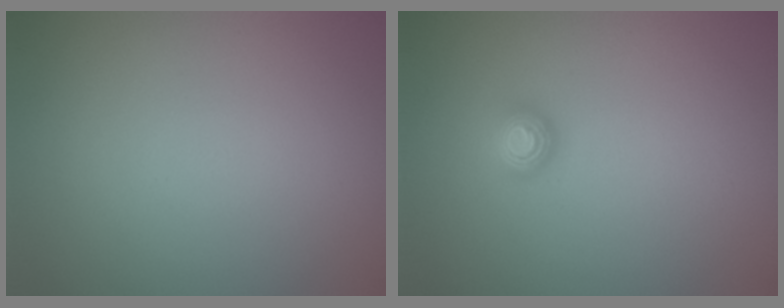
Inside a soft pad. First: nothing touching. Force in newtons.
{"total": 1.1, "press": 1.1, "slide": 0.4}